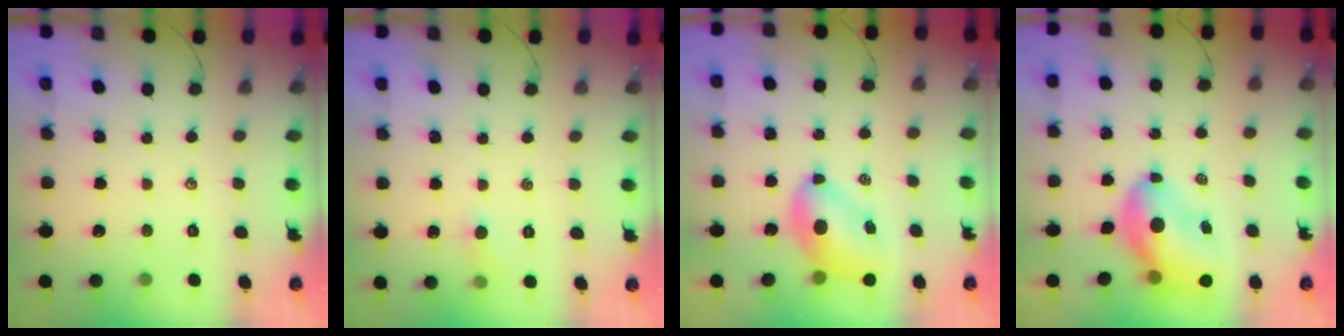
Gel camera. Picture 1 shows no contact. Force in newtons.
{"total": 3.8, "press": 3.6, "slide": 1.2}
{"total": 7.3, "press": 7.3, "slide": 1.1}
{"total": 8.8, "press": 8.4, "slide": 2.3}